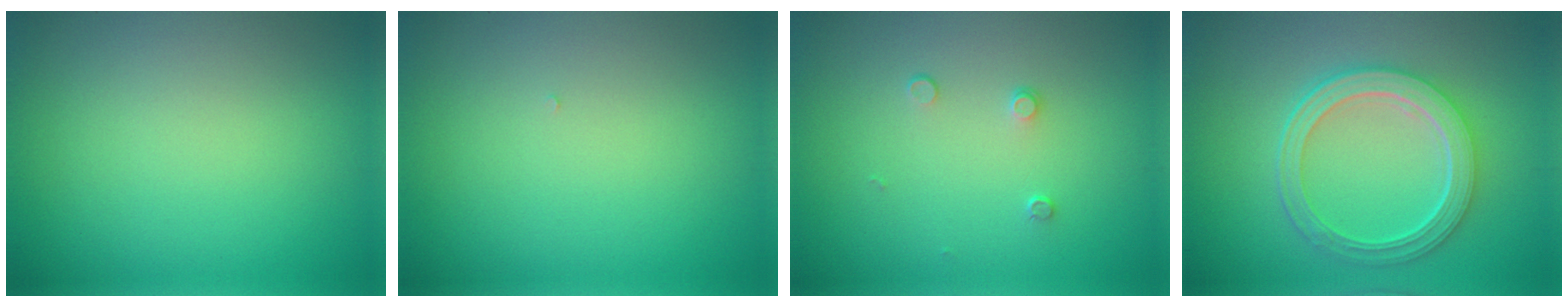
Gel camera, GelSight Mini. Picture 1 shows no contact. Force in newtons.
{"total": 0.0}
{"total": 0.9, "press": 0.6, "slide": 0.6}
{"total": 5.6, "press": 4.1, "slide": 3.8}